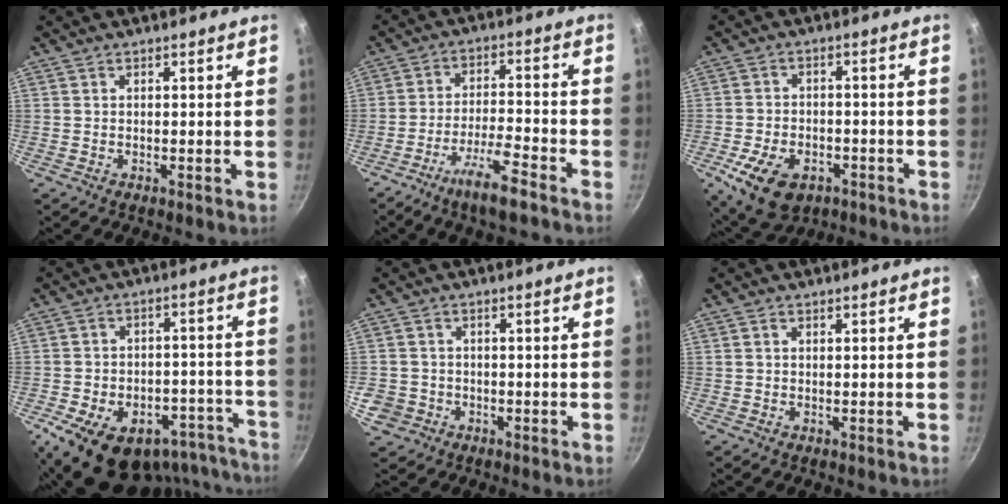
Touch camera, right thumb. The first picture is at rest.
{"total": 9.2, "force": [-6.2, 1.6, 6.6], "torque": [-0.128, 0.039, -0.110]}
{"total": 11.6, "force": [-5.1, 7.5, 7.2], "torque": [-0.117, 0.015, -0.076]}
{"total": 25.7, "force": [-15.8, 14.9, 13.8], "torque": [-0.171, 0.057, -0.203]}
{"total": 5.6, "force": [-1.8, 5.1, 1.7], "torque": [-0.035, 0.024, -0.027]}
{"total": 0.7, "force": [0.2, 0.6, 0.3], "torque": [-0.004, 0.004, 0.003]}